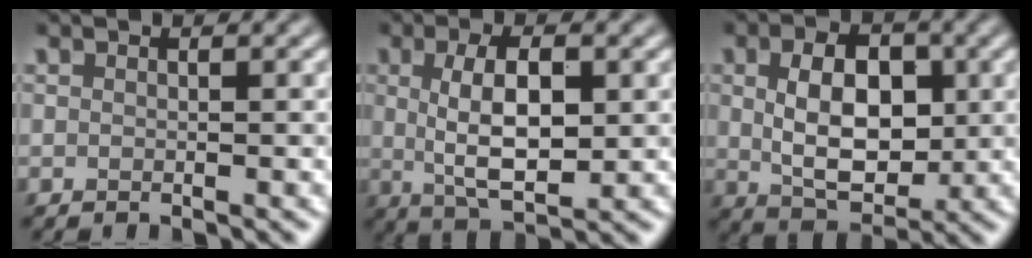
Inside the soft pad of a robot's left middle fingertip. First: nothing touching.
{"total": 6.1, "force": [0.7, 2.4, 5.5], "torque": [-0.101, -0.001, 0.016]}
{"total": 6.7, "force": [0.6, 4.3, 5.2], "torque": [-0.091, -0.002, 0.014]}